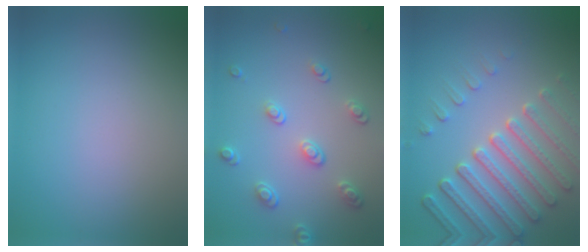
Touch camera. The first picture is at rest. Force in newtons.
{"total": 2.8, "press": 2.5, "slide": 1.1}
{"total": 6.3, "press": 5.2, "slide": 3.6}